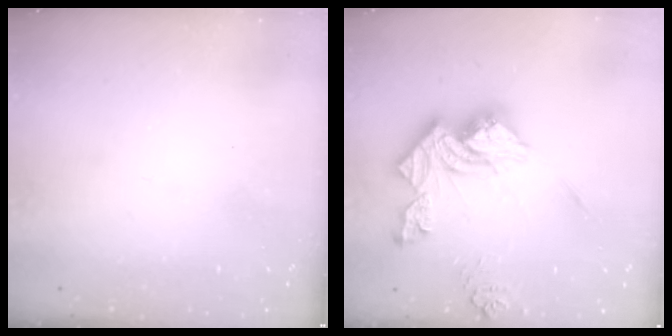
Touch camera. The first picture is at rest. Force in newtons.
{"total": 16.7, "press": 16.7, "slide": 1.6}